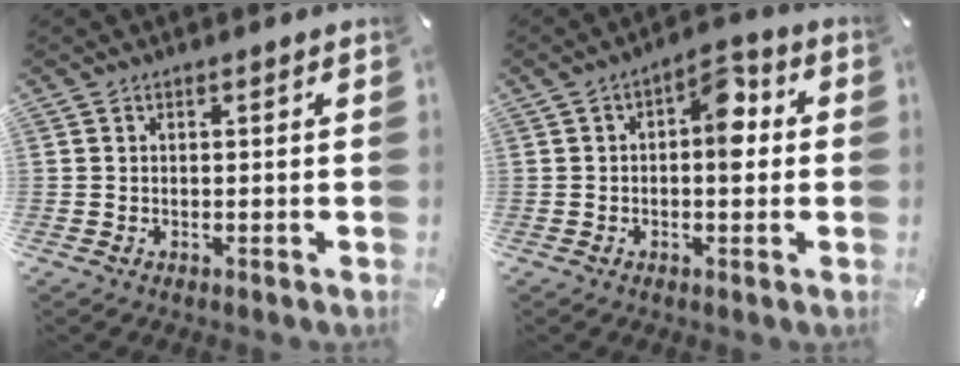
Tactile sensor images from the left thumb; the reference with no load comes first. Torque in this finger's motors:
{"motor_torque": [0.01, 1.05, 0.64, -0.64, 0.24]}